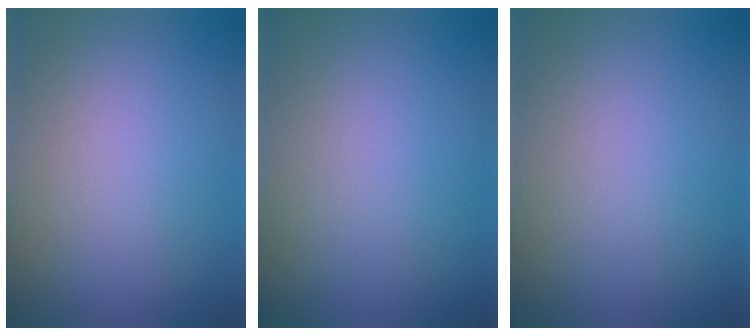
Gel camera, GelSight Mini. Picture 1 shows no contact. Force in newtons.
{"total": 0.0}
{"total": 0.0}